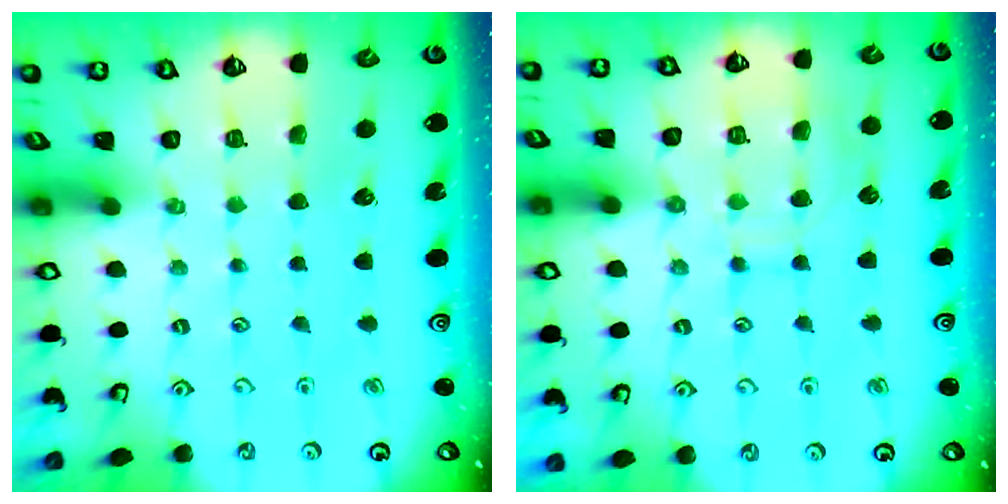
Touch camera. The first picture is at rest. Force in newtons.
{"total": 10.2, "press": 10.2, "slide": 0.9}